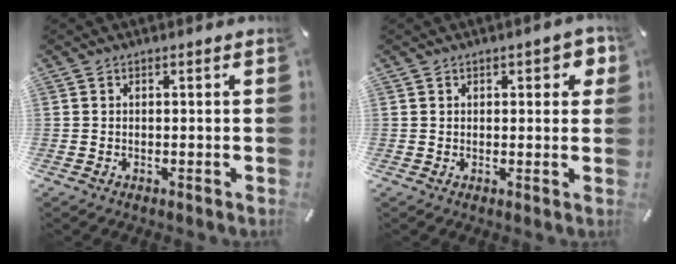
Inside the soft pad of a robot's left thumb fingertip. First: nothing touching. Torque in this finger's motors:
{"motor_torque": [0.07, -0.29, 0.04, 0.16, 0.00]}